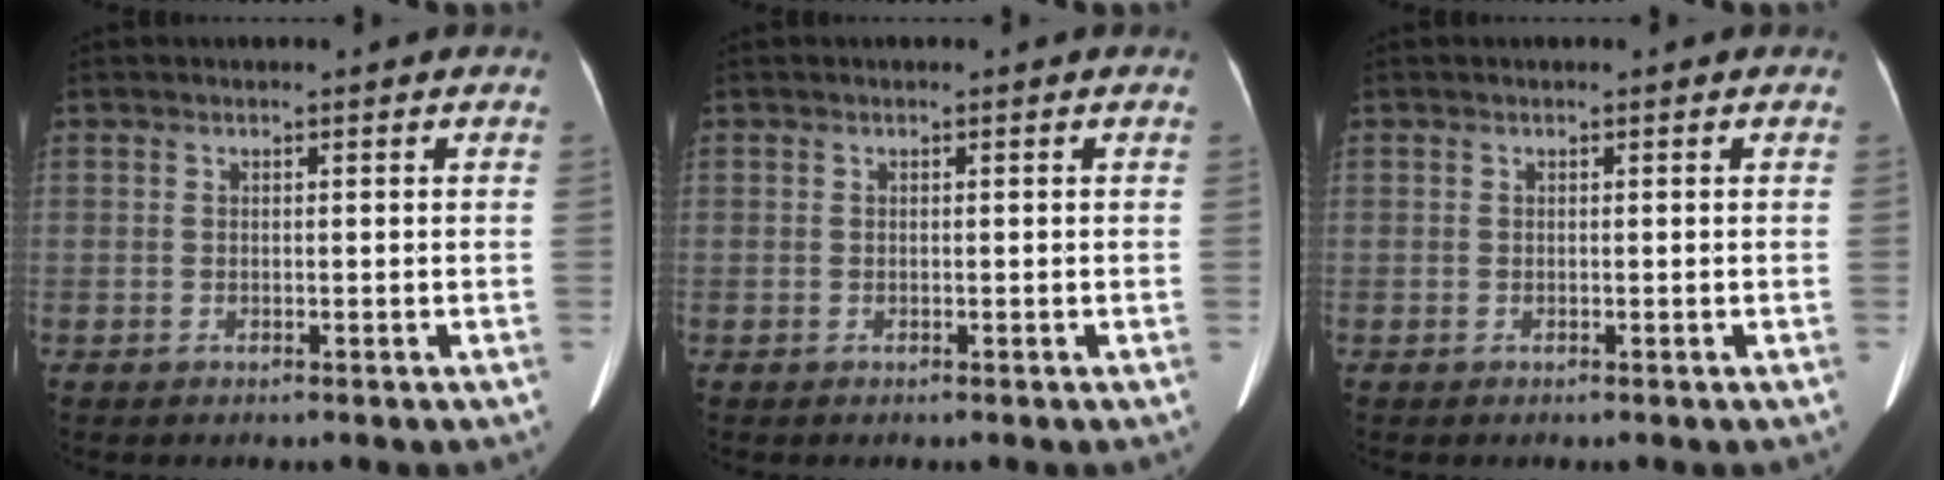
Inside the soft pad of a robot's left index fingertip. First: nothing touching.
{"total": 0.0}
{"total": 0.0}